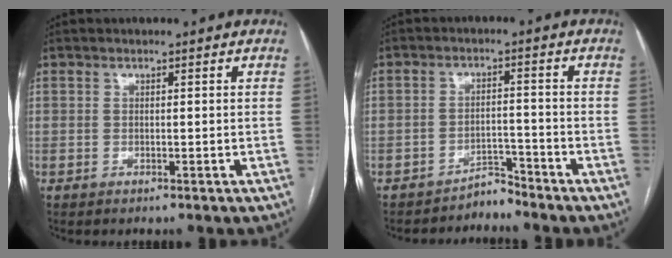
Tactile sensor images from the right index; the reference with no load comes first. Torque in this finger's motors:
{"motor_torque": [-0.17, 0.11, -0.16, -0.08]}